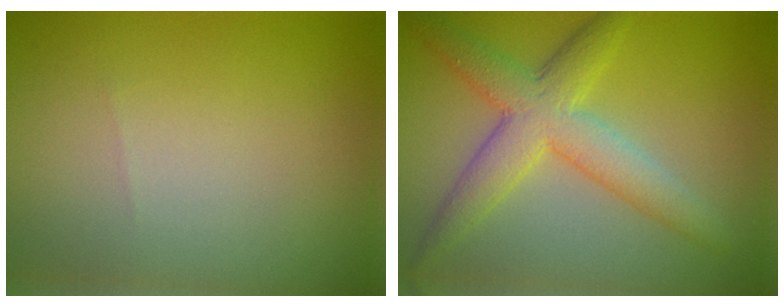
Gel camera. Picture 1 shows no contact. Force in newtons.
{"total": 5.7, "press": 5.7, "slide": 0.1}